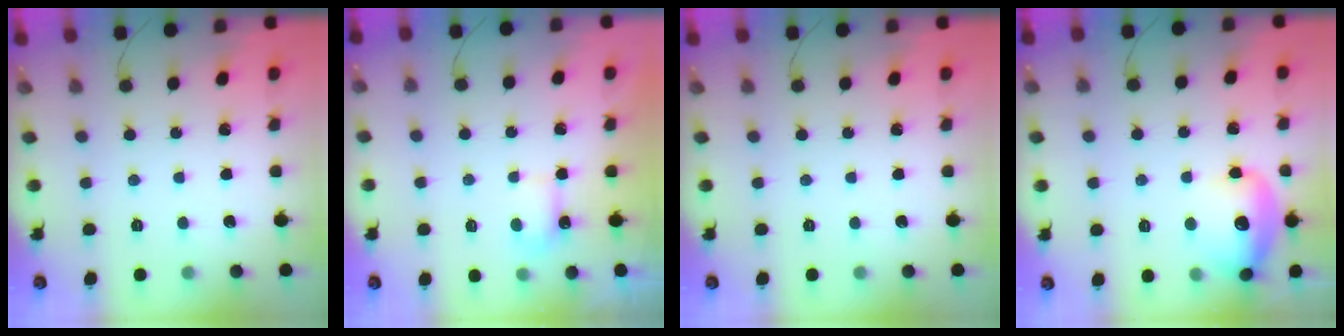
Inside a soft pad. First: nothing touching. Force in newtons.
{"total": 3.6, "press": 3.4, "slide": 1.2}
{"total": 0.0}
{"total": 18.2, "press": 15.1, "slide": 10.1}